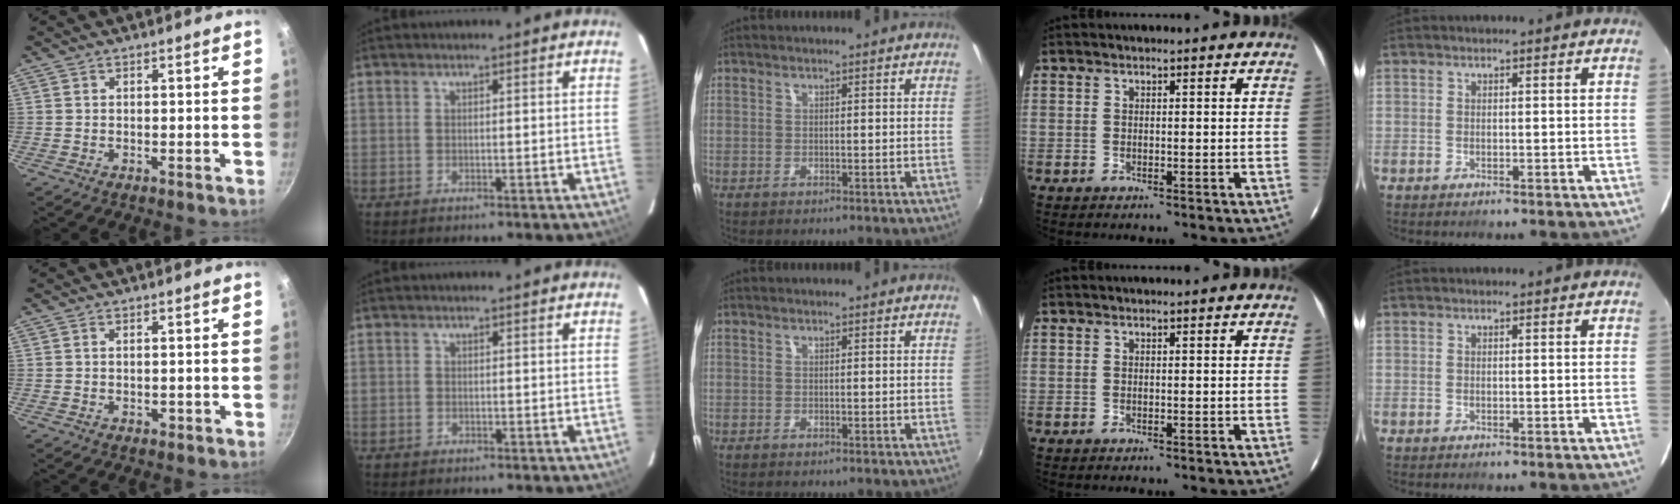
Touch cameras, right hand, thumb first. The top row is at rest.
{"thumb": {"total": 1.1, "force": [-0.3, 0.7, 0.8], "torque": [-0.008, 0.001, -0.004]}, "index": {"total": 0.9, "force": [-0.6, 0.7, 0.1], "torque": [0.000, 0.003, -0.009]}}